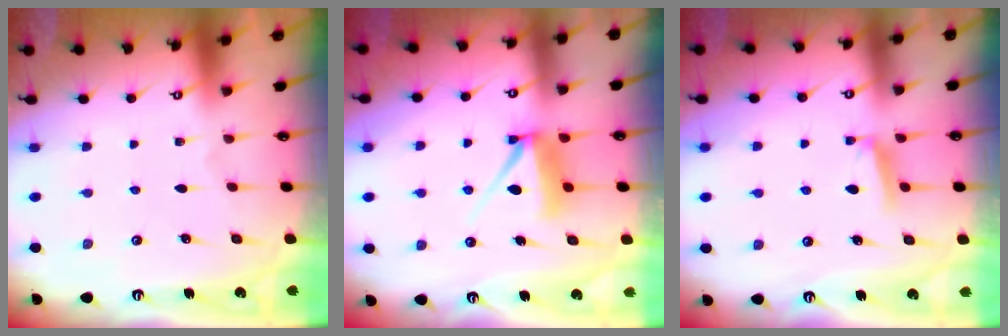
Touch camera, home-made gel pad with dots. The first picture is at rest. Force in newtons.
{"total": 7.8, "press": 7.8, "slide": 0.4}
{"total": 5.0, "press": 5.0, "slide": 0.6}